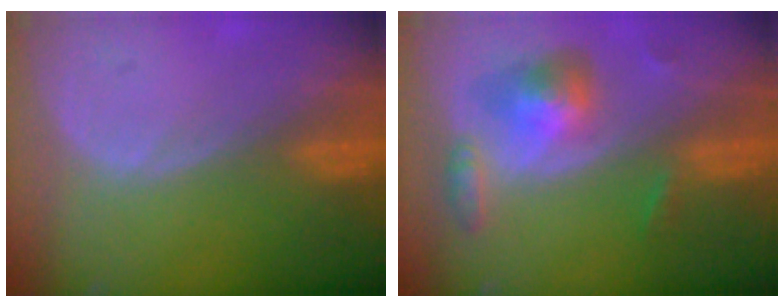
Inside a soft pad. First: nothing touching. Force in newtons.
{"total": 6.5, "press": 6.0, "slide": 2.5}